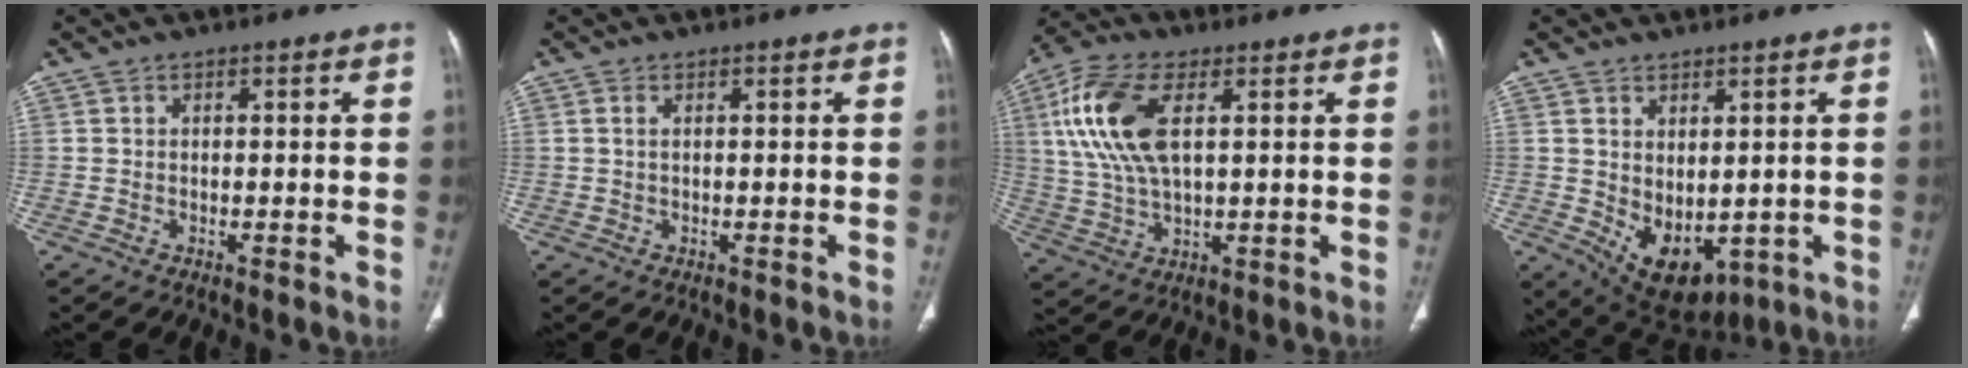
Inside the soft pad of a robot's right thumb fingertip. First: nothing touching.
{"total": 0.9, "force": [0.3, 0.4, 0.7], "torque": [-0.021, 0.007, 0.007]}
{"total": 14.6, "force": [4.1, 7.2, 12.1], "torque": [-0.261, 0.004, 0.081]}
{"total": 10.1, "force": [-1.0, 6.1, 8.0], "torque": [-0.105, -0.011, 0.017]}